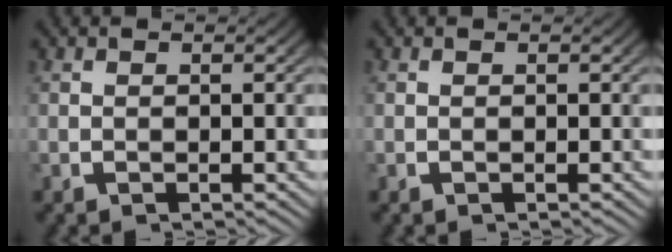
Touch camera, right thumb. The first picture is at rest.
{"total": 0.0}